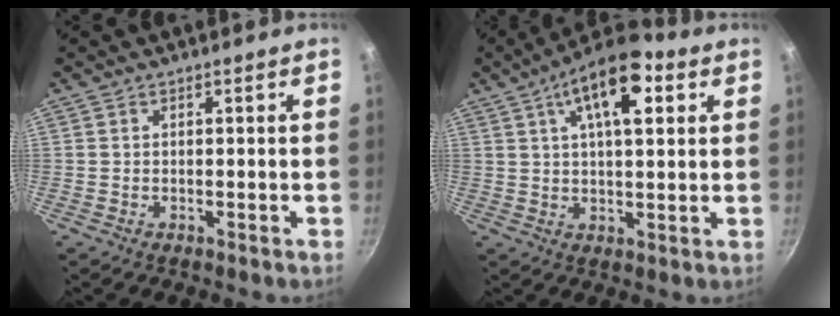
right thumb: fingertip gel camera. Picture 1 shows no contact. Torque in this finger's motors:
{"motor_torque": [-0.25, 0.95, 0.40, -0.31, 0.15]}